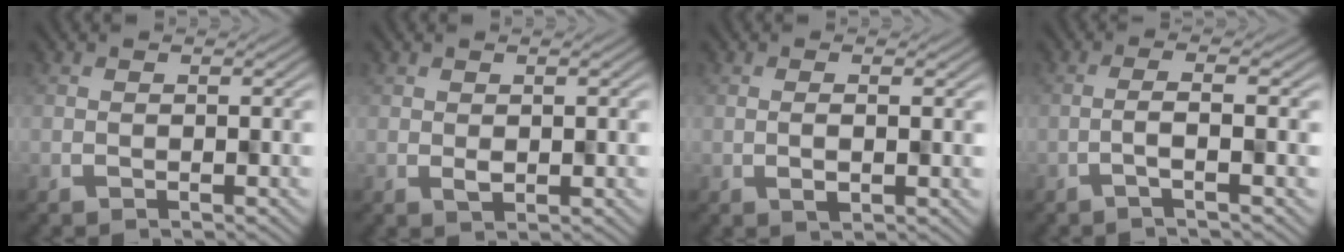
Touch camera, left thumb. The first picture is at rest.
{"total": 1.7, "force": [0.7, 0.9, 1.3], "torque": [-0.022, -0.005, 0.010]}
{"total": 1.6, "force": [0.7, 0.3, 1.4], "torque": [-0.023, 0.002, 0.010]}
{"total": 2.5, "force": [-0.5, 0.1, 2.4], "torque": [-0.027, 0.014, -0.028]}